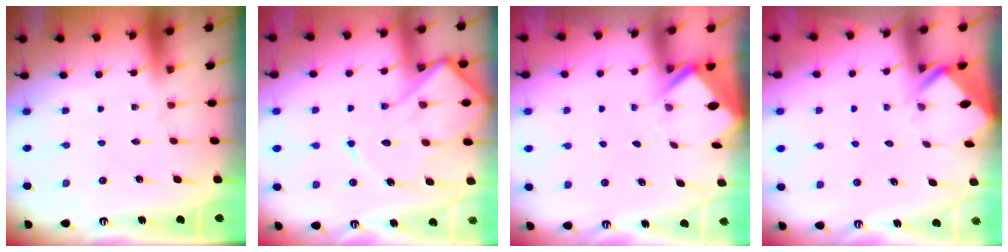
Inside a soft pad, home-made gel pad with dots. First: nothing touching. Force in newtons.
{"total": 12.8, "press": 12.7, "slide": 1.4}
{"total": 2.6, "press": 2.6, "slide": 0.1}
{"total": 2.9, "press": 2.9, "slide": 0.3}